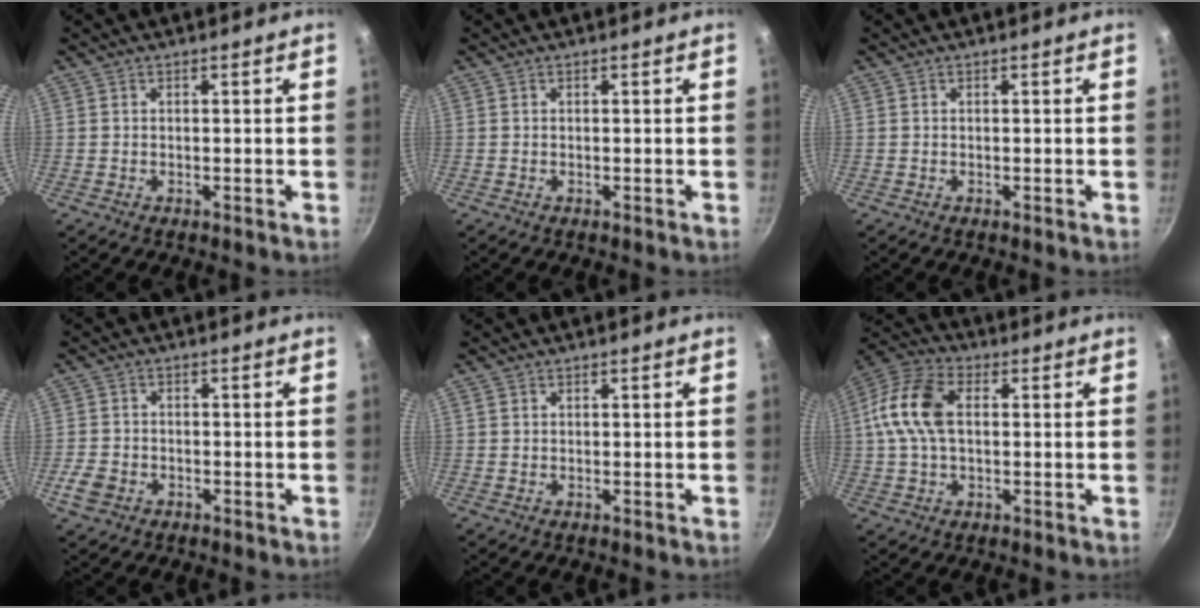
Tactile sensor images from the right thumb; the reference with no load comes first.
{"total": 0.0}
{"total": 0.0}
{"total": 4.2, "force": [-2.0, 3.1, 2.1], "torque": [-0.048, 0.013, -0.038]}
{"total": 0.6, "force": [0.3, 0.4, 0.2], "torque": [-0.004, 0.001, 0.005]}
{"total": 12.9, "force": [1.4, 7.8, 10.1], "torque": [-0.196, 0.028, 0.011]}